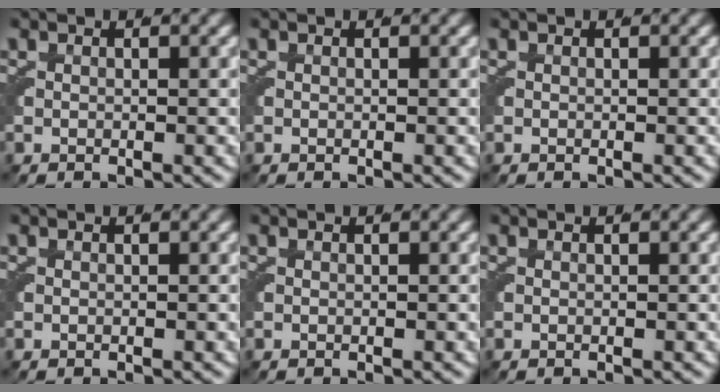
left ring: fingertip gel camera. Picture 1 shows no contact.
{"total": 0.0}
{"total": 0.0}
{"total": 0.0}
{"total": 0.0}
{"total": 0.0}